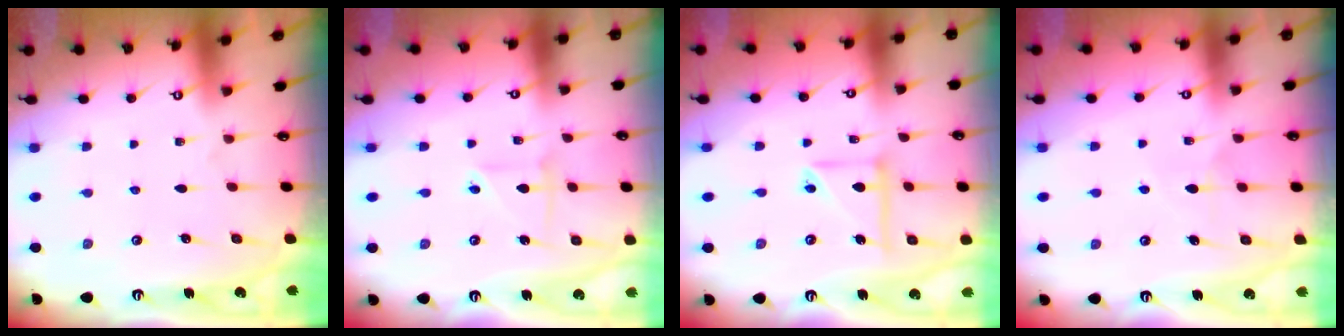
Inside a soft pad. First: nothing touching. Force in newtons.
{"total": 2.8, "press": 2.7, "slide": 0.9}
{"total": 9.6, "press": 9.6, "slide": 0.8}
{"total": 5.1, "press": 5.1, "slide": 0.6}